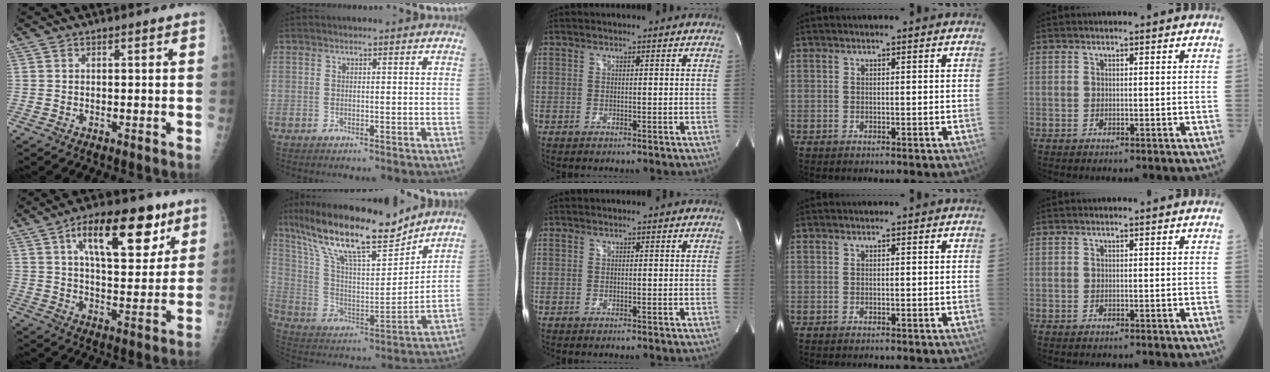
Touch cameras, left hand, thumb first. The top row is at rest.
{"thumb": {"total": 17.6, "force": [8.8, 7.7, 13.2], "torque": [-0.158, -0.029, 0.137]}, "index": {"total": 18.0, "force": [14.6, 2.6, 10.2], "torque": [-0.187, -0.001, 0.265]}}